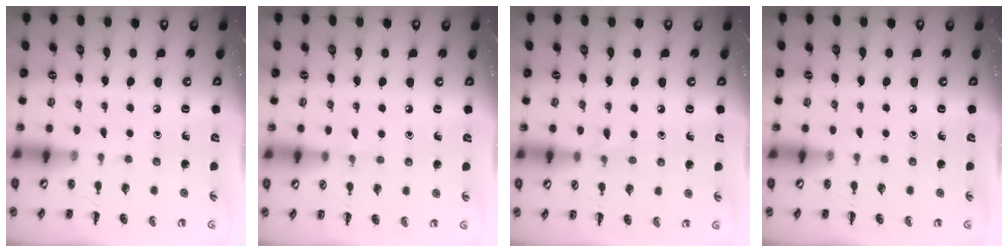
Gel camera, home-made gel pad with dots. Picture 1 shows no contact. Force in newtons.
{"total": 3.7, "press": 3.5, "slide": 1.3}
{"total": 5.0, "press": 4.8, "slide": 1.4}
{"total": 0.0}